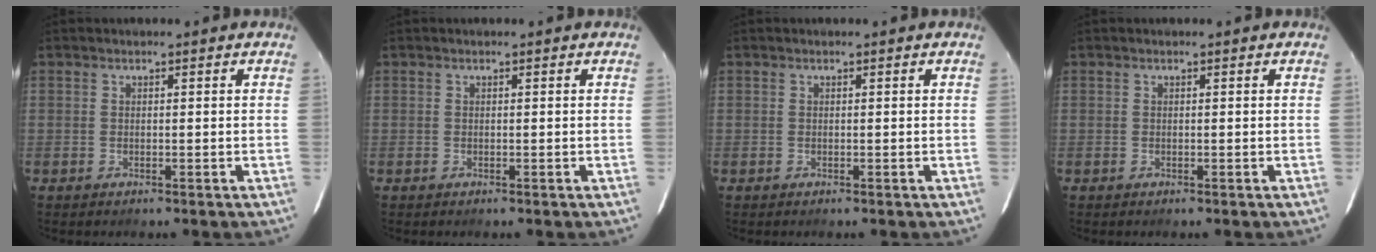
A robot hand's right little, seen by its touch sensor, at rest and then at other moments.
{"total": 0.0}
{"total": 0.0}
{"total": 0.0}